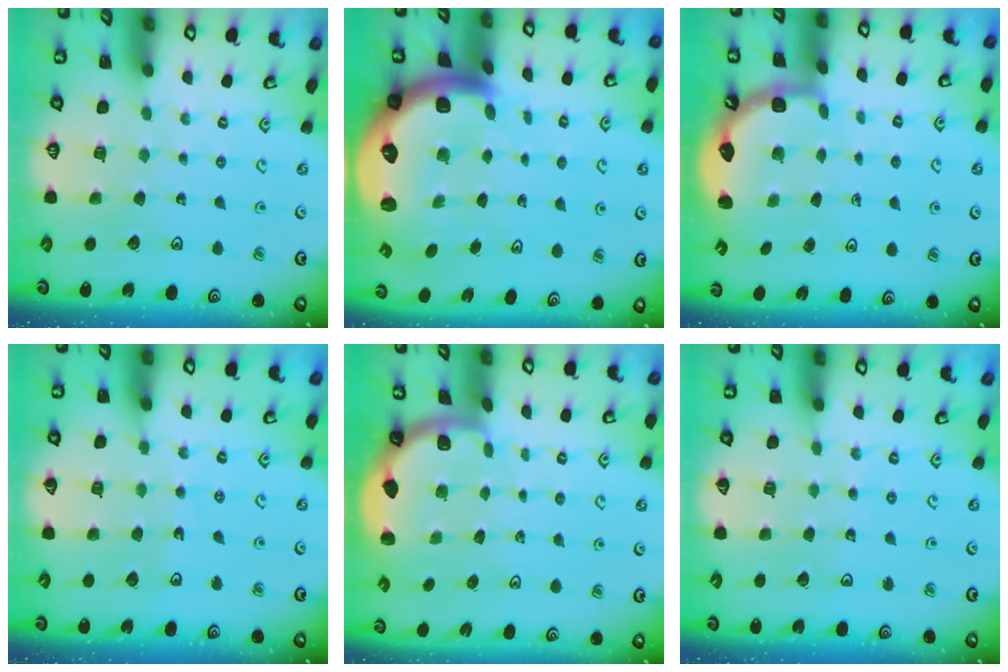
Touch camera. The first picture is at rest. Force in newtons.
{"total": 8.8, "press": 8.6, "slide": 1.9}
{"total": 2.5, "press": 2.1, "slide": 1.3}
{"total": 5.6, "press": 5.4, "slide": 1.3}
{"total": 1.6, "press": 1.6, "slide": 0.1}
{"total": 4.2, "press": 4.2, "slide": 0.5}